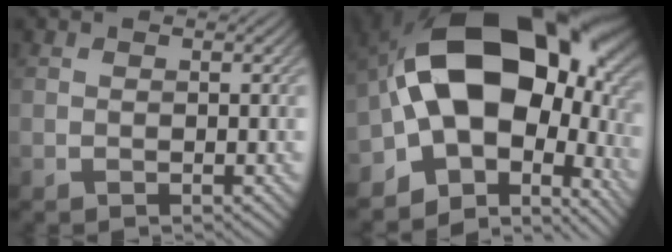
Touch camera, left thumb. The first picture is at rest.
{"total": 18.8, "force": [0.1, 12.4, 14.0], "torque": [-0.233, -0.011, 0.016]}